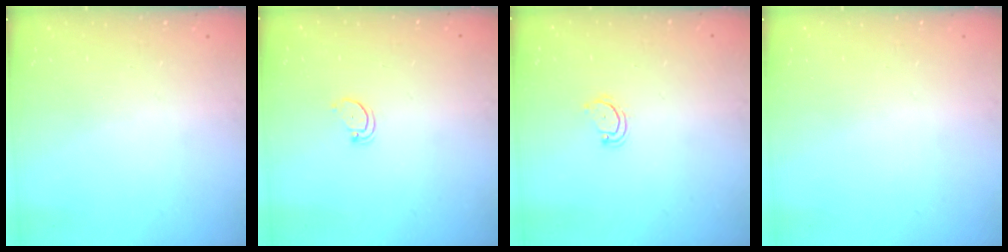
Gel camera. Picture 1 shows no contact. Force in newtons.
{"total": 2.5, "press": 2.5, "slide": 0.2}
{"total": 3.4, "press": 3.4, "slide": 0.2}
{"total": 0.0}